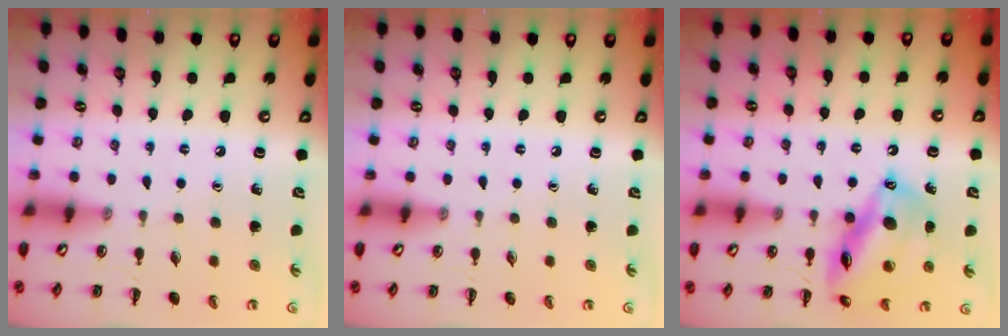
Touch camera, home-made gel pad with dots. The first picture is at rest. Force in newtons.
{"total": 0.0}
{"total": 16.5, "press": 16.1, "slide": 3.4}